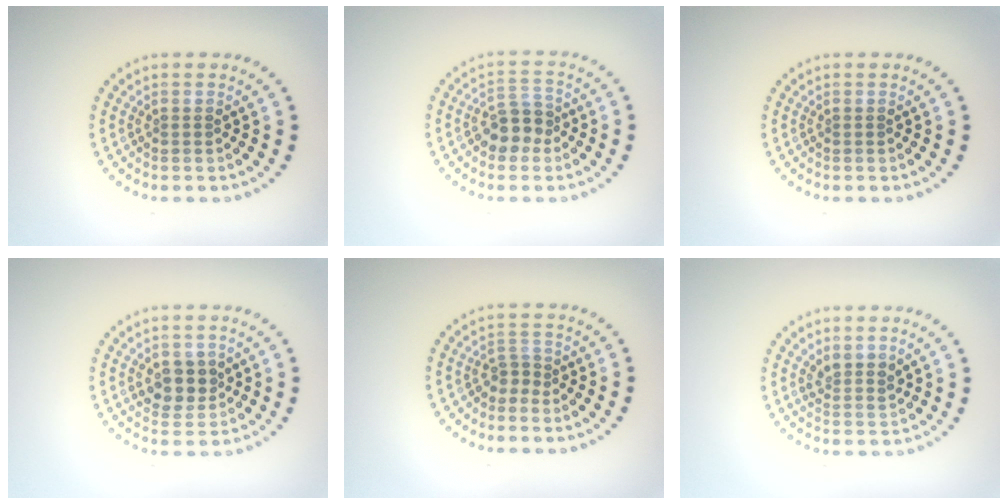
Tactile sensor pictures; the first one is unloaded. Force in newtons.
{"total": 3.4, "press": 3.2, "slide": 1.0}
{"total": 0.0}
{"total": 2.9, "press": 2.8, "slide": 0.9}
{"total": 1.5, "press": 1.0, "slide": 1.1}
{"total": 2.0, "press": 1.6, "slide": 1.1}